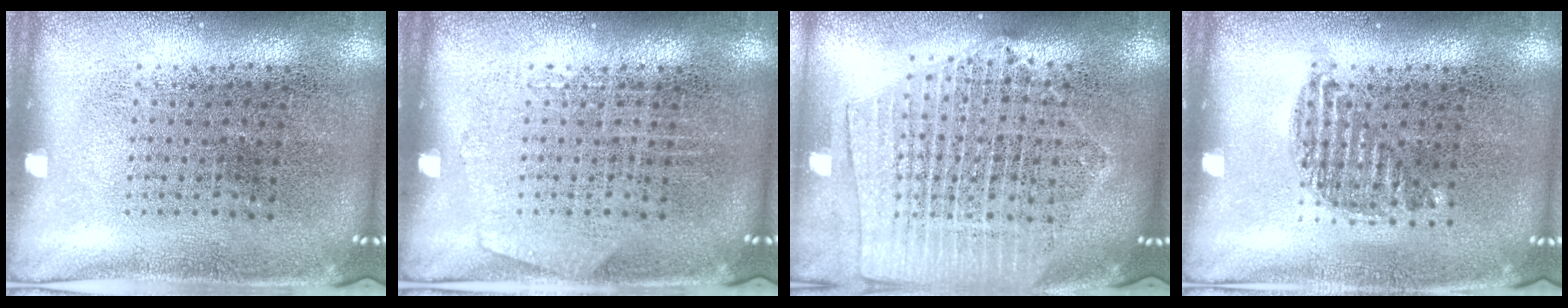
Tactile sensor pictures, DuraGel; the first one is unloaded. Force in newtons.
{"total": 0.9, "press": 0.9, "slide": 0.0}
{"total": 1.9, "press": 1.7, "slide": 0.7}
{"total": 0.9, "press": 0.8, "slide": 0.4}